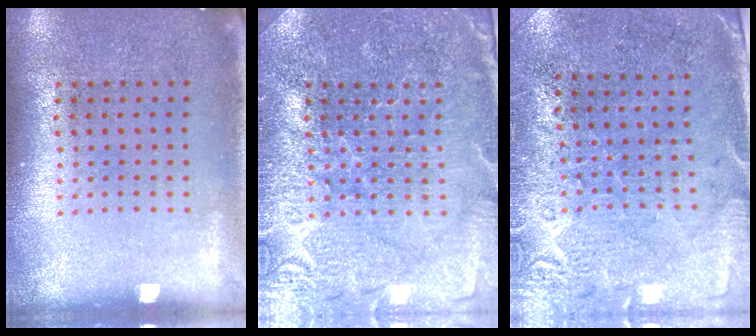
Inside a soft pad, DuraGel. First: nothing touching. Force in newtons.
{"total": 3.8, "press": 3.7, "slide": 1.0}
{"total": 2.7, "press": 2.4, "slide": 1.2}